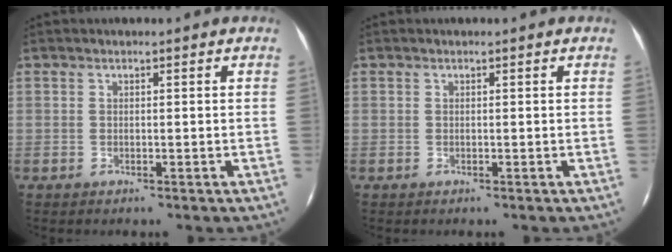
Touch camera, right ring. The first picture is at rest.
{"total": 0.0}